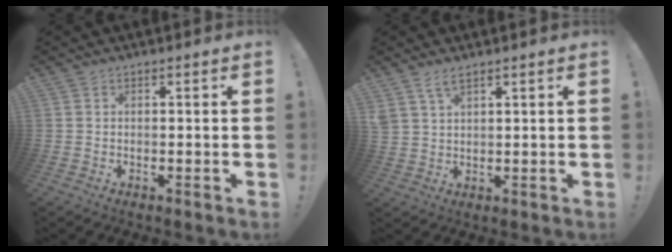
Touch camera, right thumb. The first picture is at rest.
{"total": 4.1, "force": [2.8, 1.1, 2.7], "torque": [-0.059, -0.008, 0.054]}